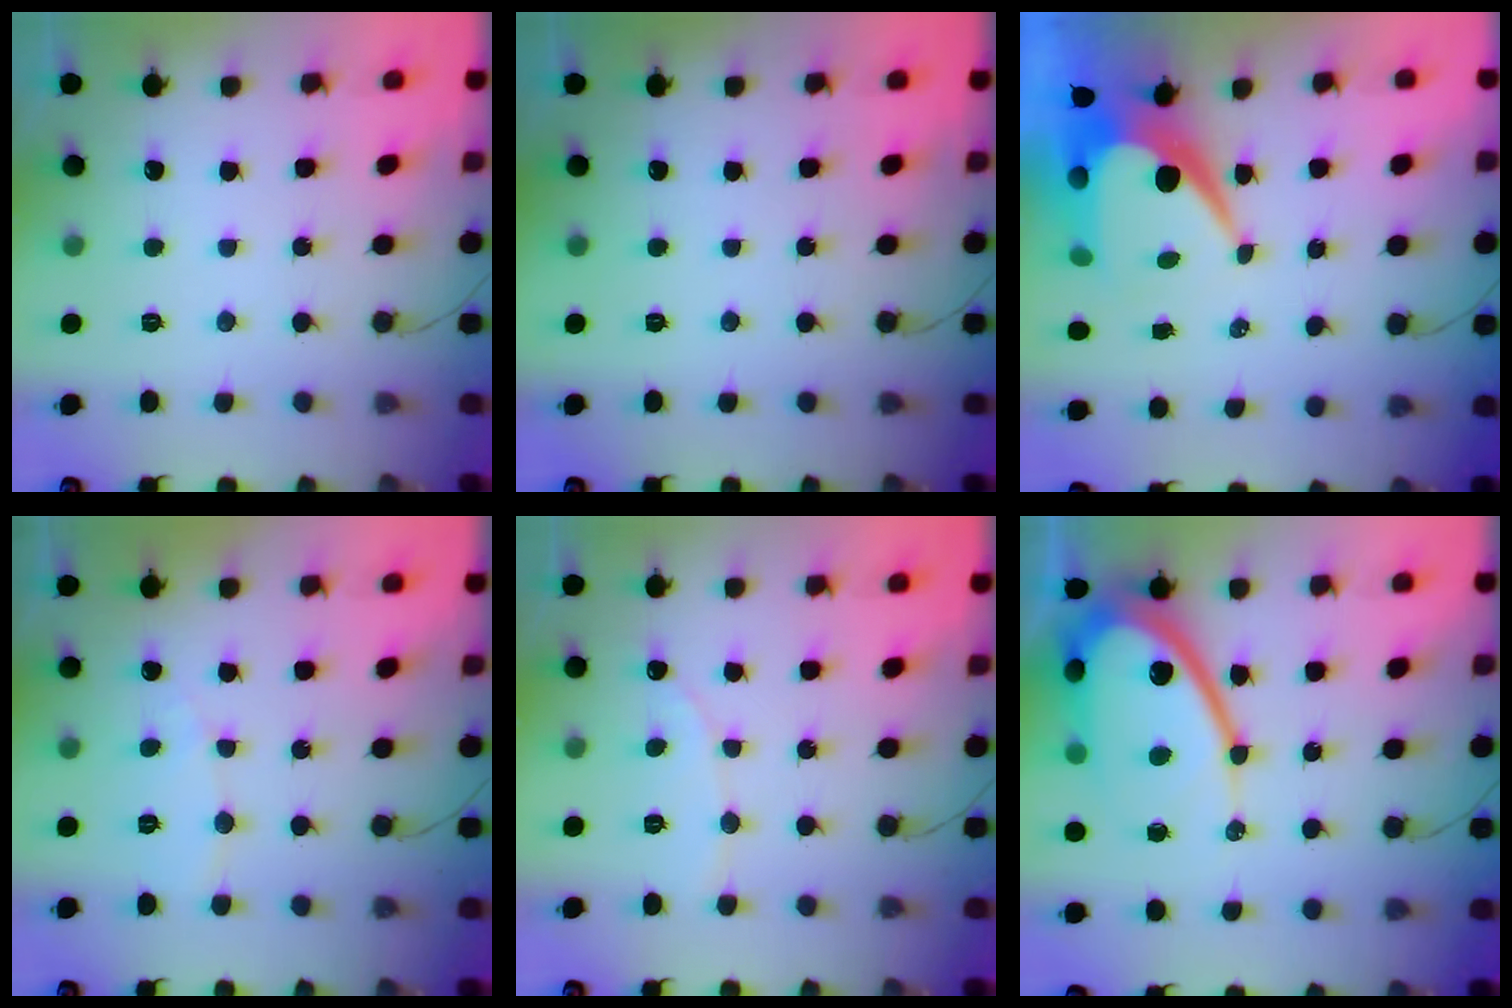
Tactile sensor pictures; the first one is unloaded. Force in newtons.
{"total": 0.0}
{"total": 11.0, "press": 10.9, "slide": 0.9}
{"total": 4.0, "press": 4.0, "slide": 0.2}
{"total": 1.9, "press": 1.8, "slide": 0.2}
{"total": 16.7, "press": 16.7, "slide": 1.4}